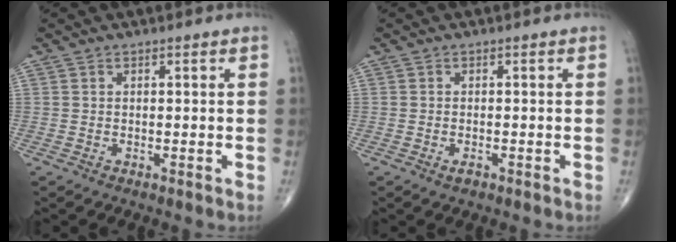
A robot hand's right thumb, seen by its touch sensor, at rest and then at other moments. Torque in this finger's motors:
{"motor_torque": [-0.26, -0.07, 0.06, 0.29, -0.02]}